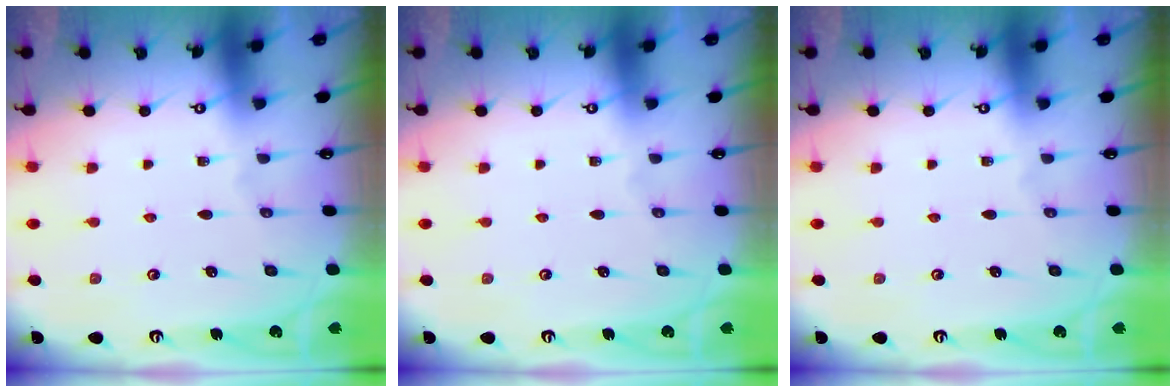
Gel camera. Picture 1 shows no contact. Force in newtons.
{"total": 0.0}
{"total": 0.0}